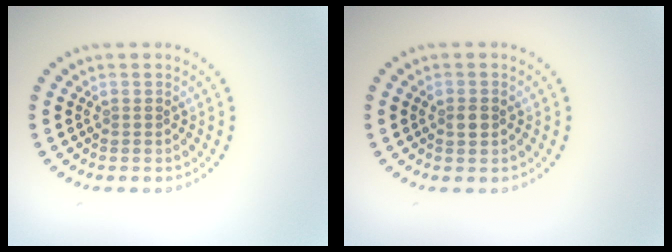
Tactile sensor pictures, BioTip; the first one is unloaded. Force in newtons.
{"total": 1.2, "press": 1.2, "slide": 0.2}